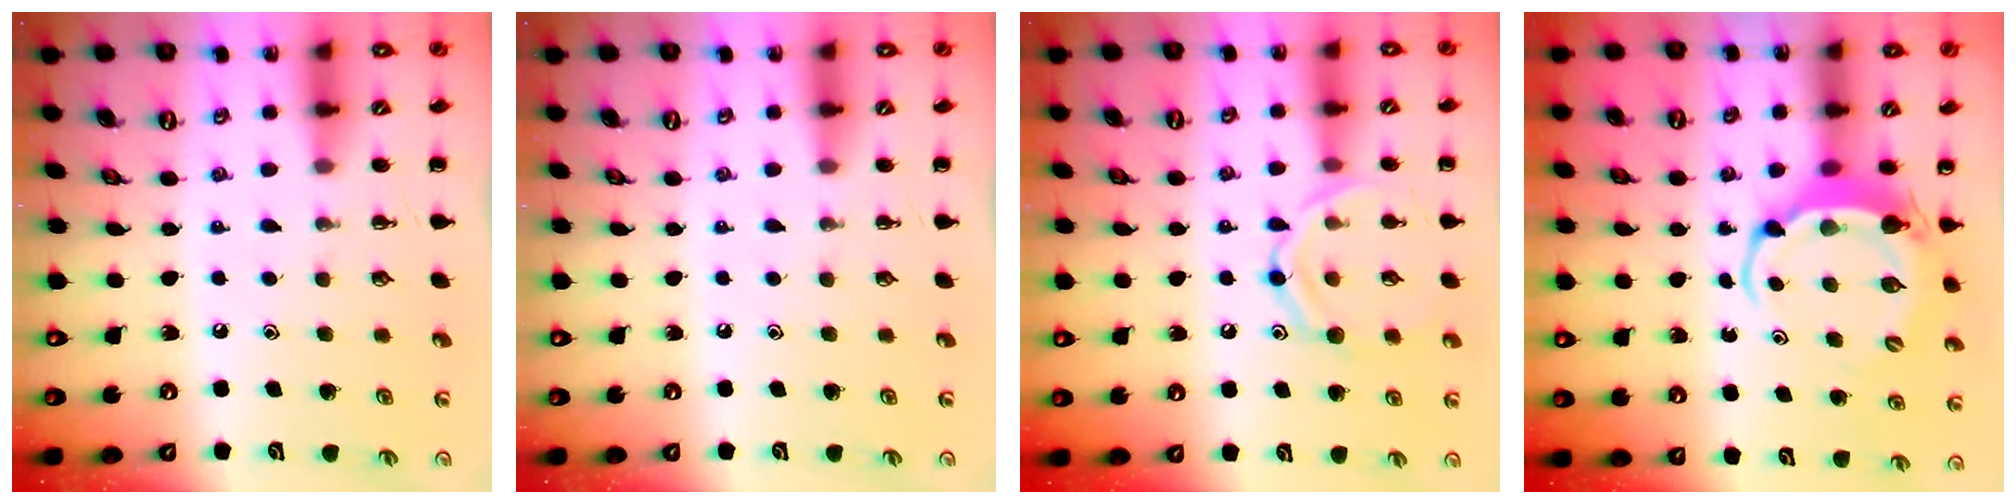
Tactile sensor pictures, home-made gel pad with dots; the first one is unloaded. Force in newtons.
{"total": 0.0}
{"total": 12.5, "press": 12.5, "slide": 0.8}
{"total": 6.3, "press": 6.2, "slide": 1.2}